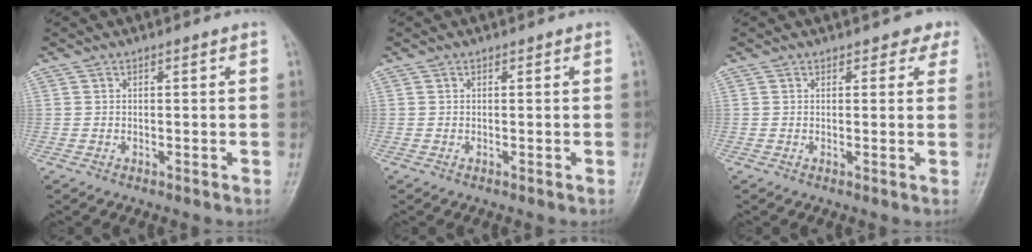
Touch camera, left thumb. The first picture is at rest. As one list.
[{"total": 0.0}, {"total": 2.6, "force": [2.0, 1.5, 0.7], "torque": [0.018, -0.008, 0.010]}]